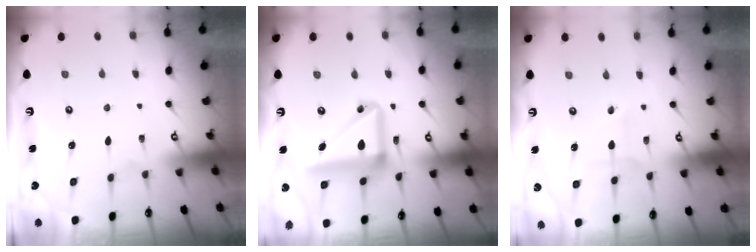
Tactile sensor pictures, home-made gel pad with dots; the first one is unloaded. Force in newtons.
{"total": 15.5, "press": 15.3, "slide": 2.3}
{"total": 1.9, "press": 1.9, "slide": 0.2}